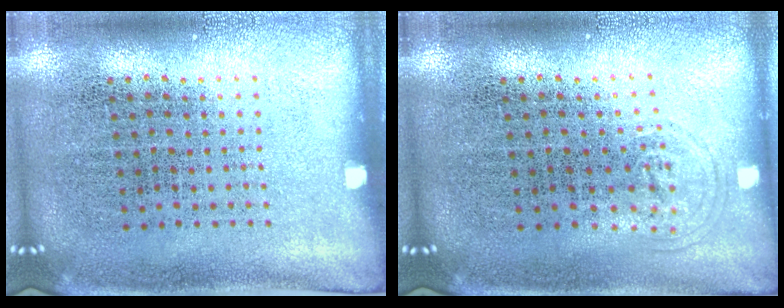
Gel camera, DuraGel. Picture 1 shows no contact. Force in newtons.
{"total": 0.6, "press": 0.5, "slide": 0.3}